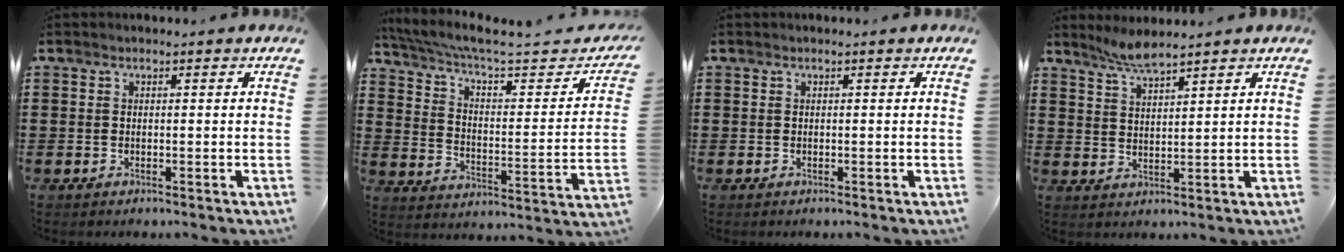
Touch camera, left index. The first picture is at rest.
{"total": 5.6, "force": [4.0, 1.0, 3.8], "torque": [-0.092, -0.030, 0.063]}
{"total": 0.0}
{"total": 3.5, "force": [3.2, 0.1, 1.4], "torque": [-0.037, -0.004, 0.060]}